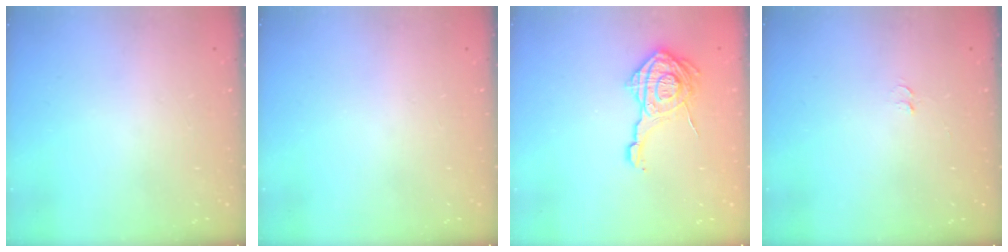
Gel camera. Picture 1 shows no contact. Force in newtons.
{"total": 0.0}
{"total": 15.5, "press": 15.4, "slide": 1.2}
{"total": 4.6, "press": 4.6, "slide": 0.4}